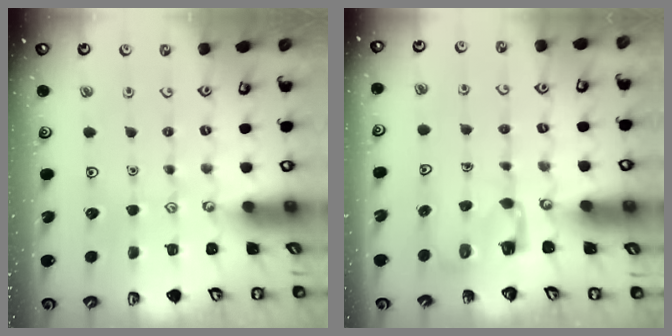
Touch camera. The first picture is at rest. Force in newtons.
{"total": 3.5, "press": 3.5, "slide": 0.2}